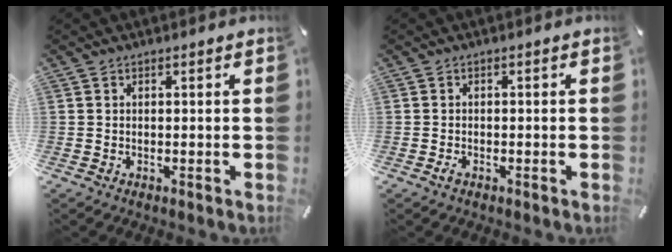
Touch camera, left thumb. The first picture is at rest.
{"total": 1.5, "force": [-0.9, 0.7, 1.0], "torque": [-0.019, 0.002, -0.017]}